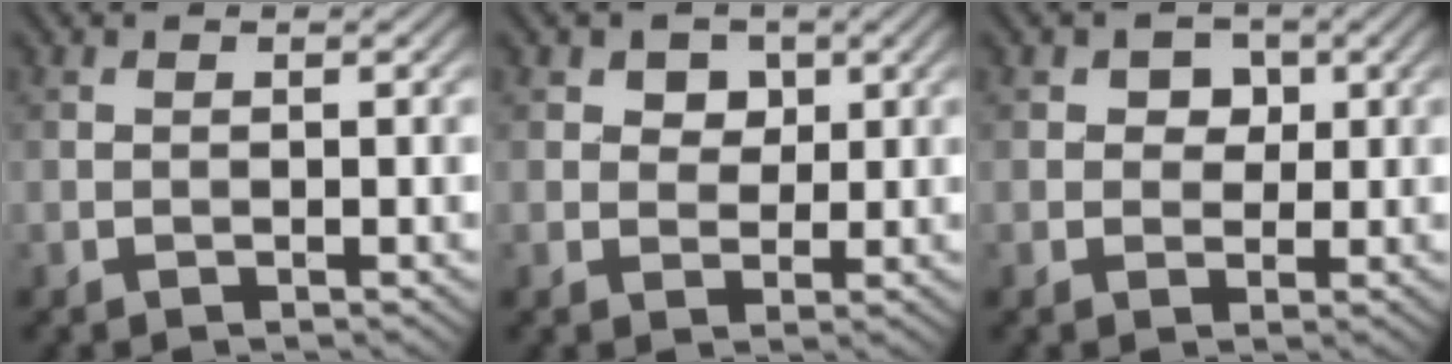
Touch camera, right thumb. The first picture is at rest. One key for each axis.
{"total": 3.6, "fx": 1.6, "fy": 2.8, "fz": 1.8, "tx": -0.033, "ty": -0.005, "tz": 0.022}
{"total": 3.4, "fx": 1.0, "fy": 2.8, "fz": 1.6, "tx": -0.029, "ty": -0.002, "tz": 0.007}